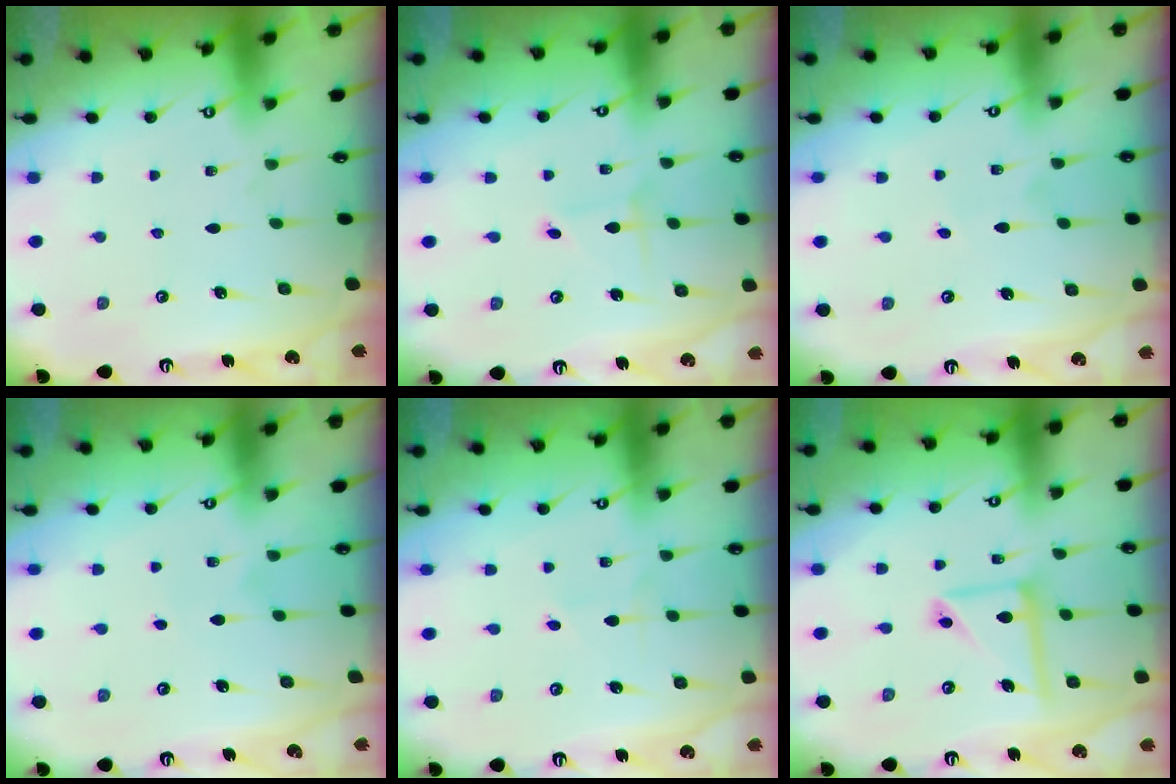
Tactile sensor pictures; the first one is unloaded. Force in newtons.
{"total": 1.1, "press": 1.1, "slide": 0.0}
{"total": 2.7, "press": 2.6, "slide": 0.2}
{"total": 3.0, "press": 3.0, "slide": 0.2}
{"total": 1.6, "press": 1.6, "slide": 0.1}
{"total": 11.2, "press": 11.1, "slide": 1.1}